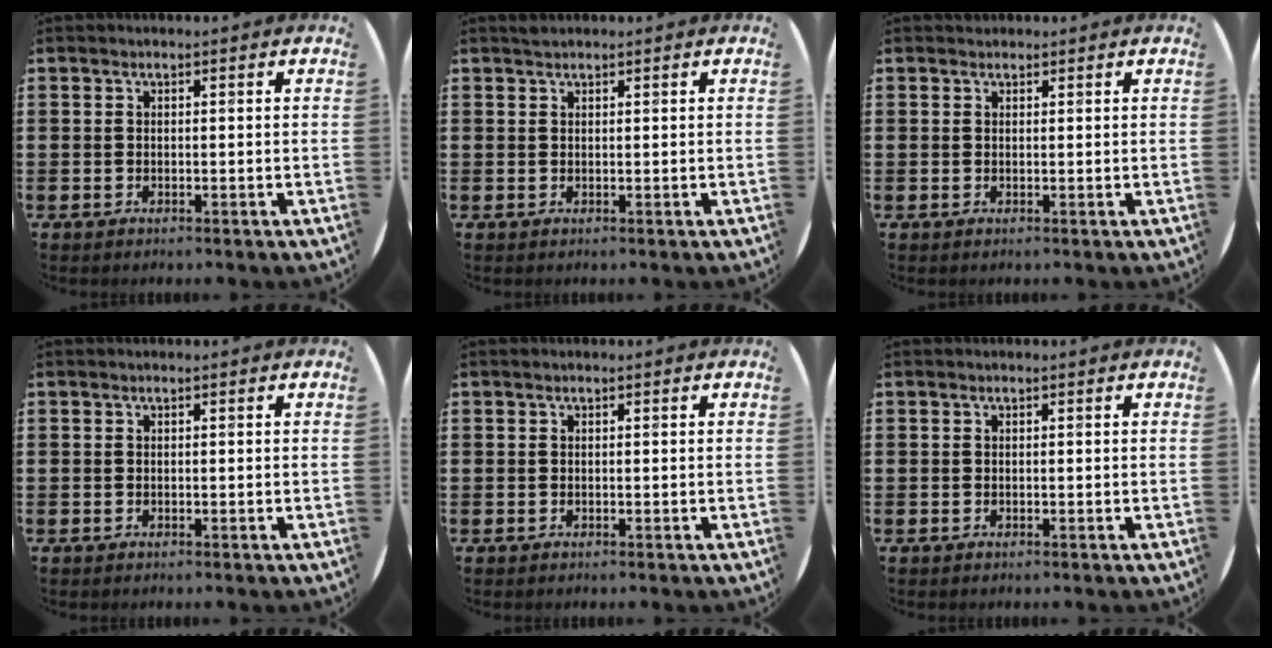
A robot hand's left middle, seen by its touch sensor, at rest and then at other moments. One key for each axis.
{"total": 0.7, "fx": 0.7, "fy": 0.1, "fz": 0.0, "tx": 0.000, "ty": 0.002, "tz": 0.012}
{"total": 0.6, "fx": 0.6, "fy": 0.3, "fz": -0.1, "tx": 0.003, "ty": 0.004, "tz": 0.011}
{"total": 0.0}
{"total": 0.0}
{"total": 0.0}